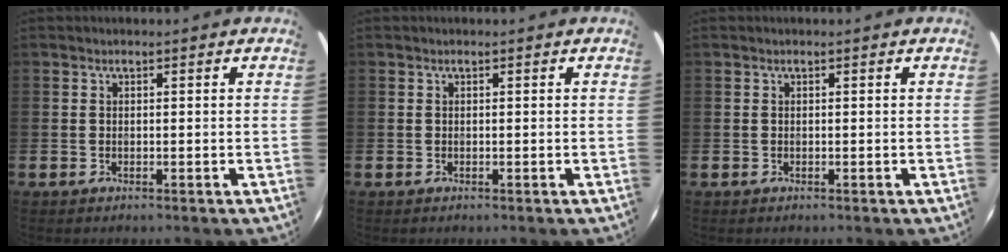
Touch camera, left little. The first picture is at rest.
{"total": 0.0}
{"total": 0.0}